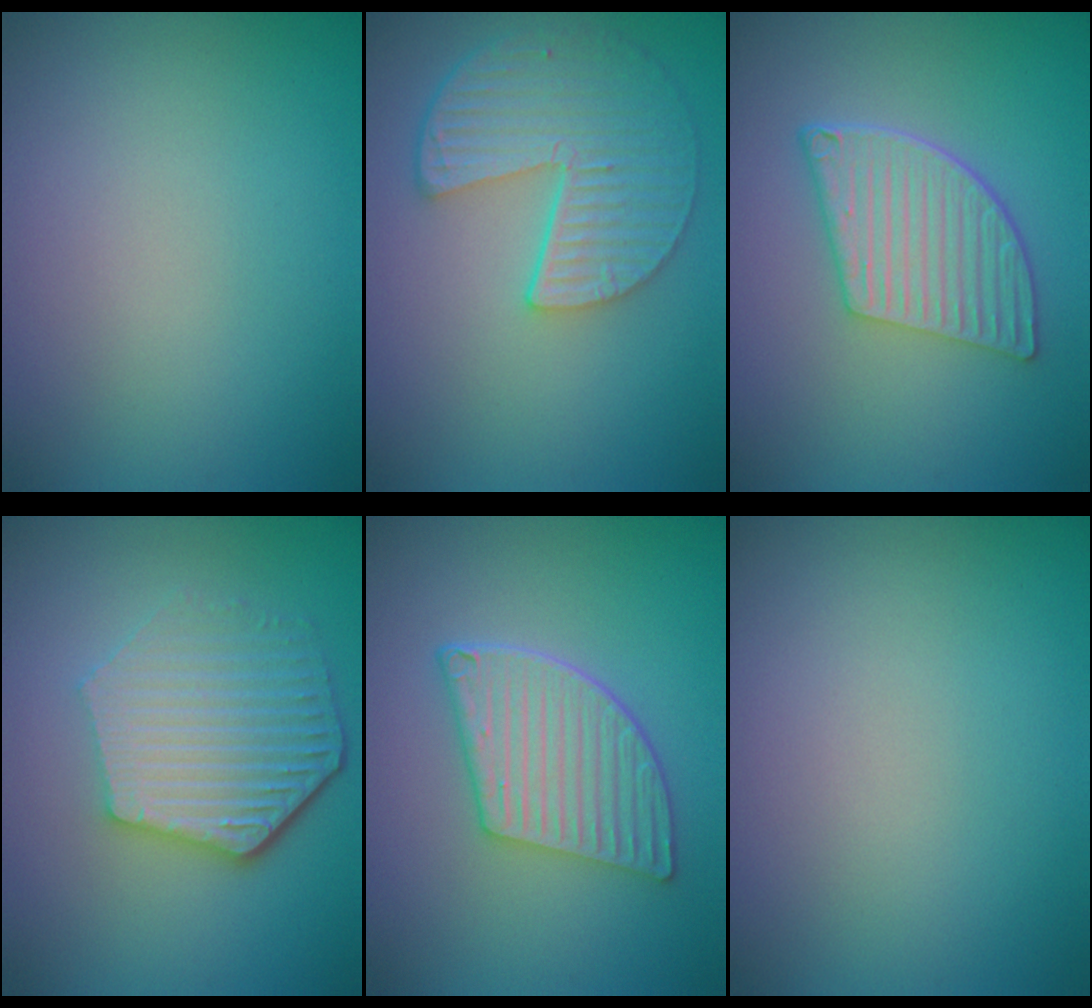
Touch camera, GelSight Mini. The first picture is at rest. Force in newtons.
{"total": 6.0, "press": 4.6, "slide": 3.8}
{"total": 5.5, "press": 4.1, "slide": 3.7}
{"total": 6.1, "press": 4.6, "slide": 4.0}
{"total": 5.4, "press": 4.3, "slide": 3.2}
{"total": 0.0}